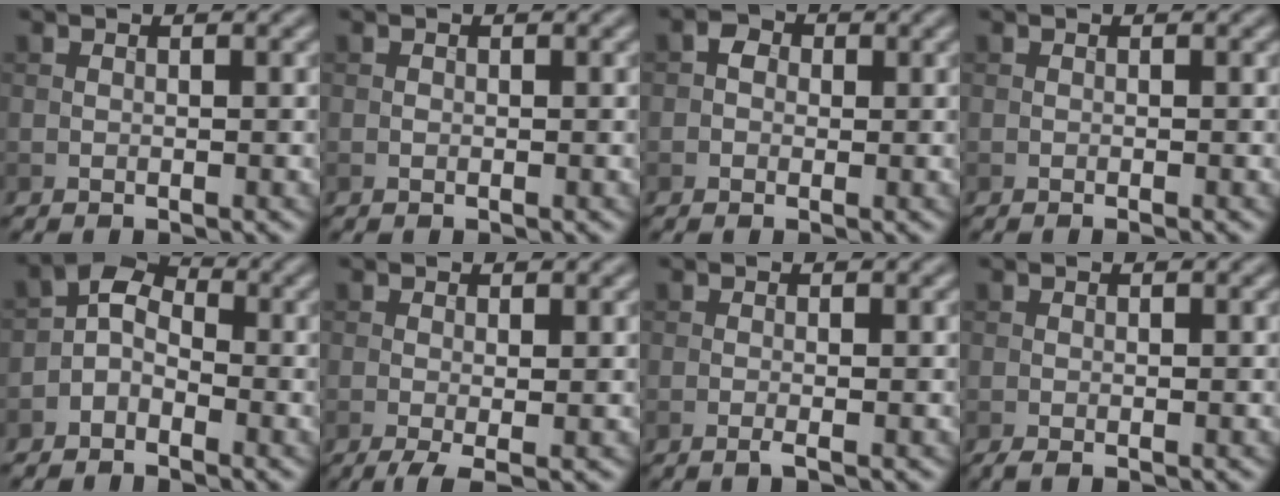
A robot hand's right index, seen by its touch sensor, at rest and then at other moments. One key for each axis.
{"total": 0.0}
{"total": 1.4, "fx": -0.1, "fy": 1.2, "fz": 0.6, "tx": -0.005, "ty": 0.001, "tz": -0.006}
{"total": 0.5, "fx": -0.2, "fy": 0.1, "fz": 0.4, "tx": -0.003, "ty": -0.003, "tz": -0.006}
{"total": 3.2, "fx": -1.5, "fy": 2.1, "fz": 1.8, "tx": -0.032, "ty": 0.014, "tz": -0.038}
{"total": 2.1, "fx": -0.6, "fy": 0.3, "fz": 1.9, "tx": -0.040, "ty": -0.007, "tz": -0.013}
{"total": 0.9, "fx": -0.4, "fy": 0.1, "fz": 0.9, "tx": -0.016, "ty": -0.005, "tz": -0.008}
{"total": 0.7, "fx": -0.2, "fy": 0.2, "fz": 0.6, "tx": -0.013, "ty": -0.005, "tz": -0.003}